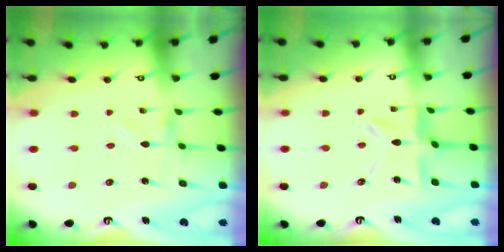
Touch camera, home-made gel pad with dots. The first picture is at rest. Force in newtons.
{"total": 9.8, "press": 9.8, "slide": 0.8}